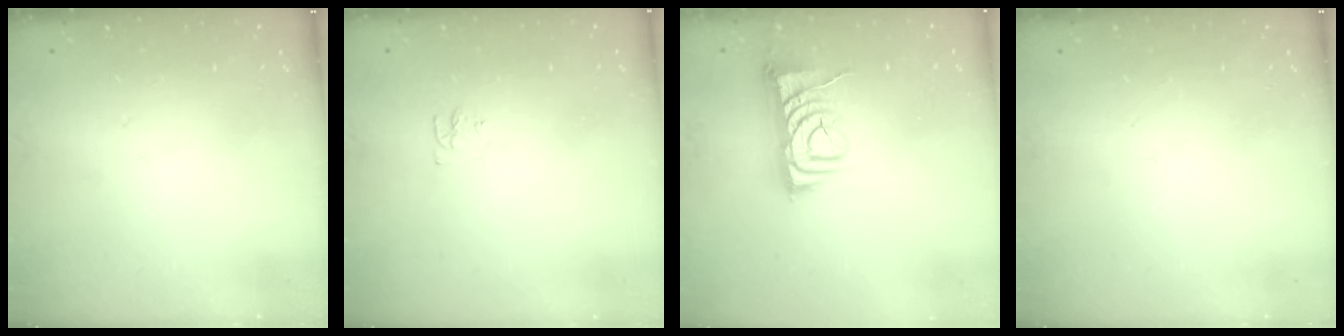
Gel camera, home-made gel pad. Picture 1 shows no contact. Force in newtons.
{"total": 3.7, "press": 3.6, "slide": 0.6}
{"total": 8.2, "press": 8.1, "slide": 1.2}
{"total": 0.0}